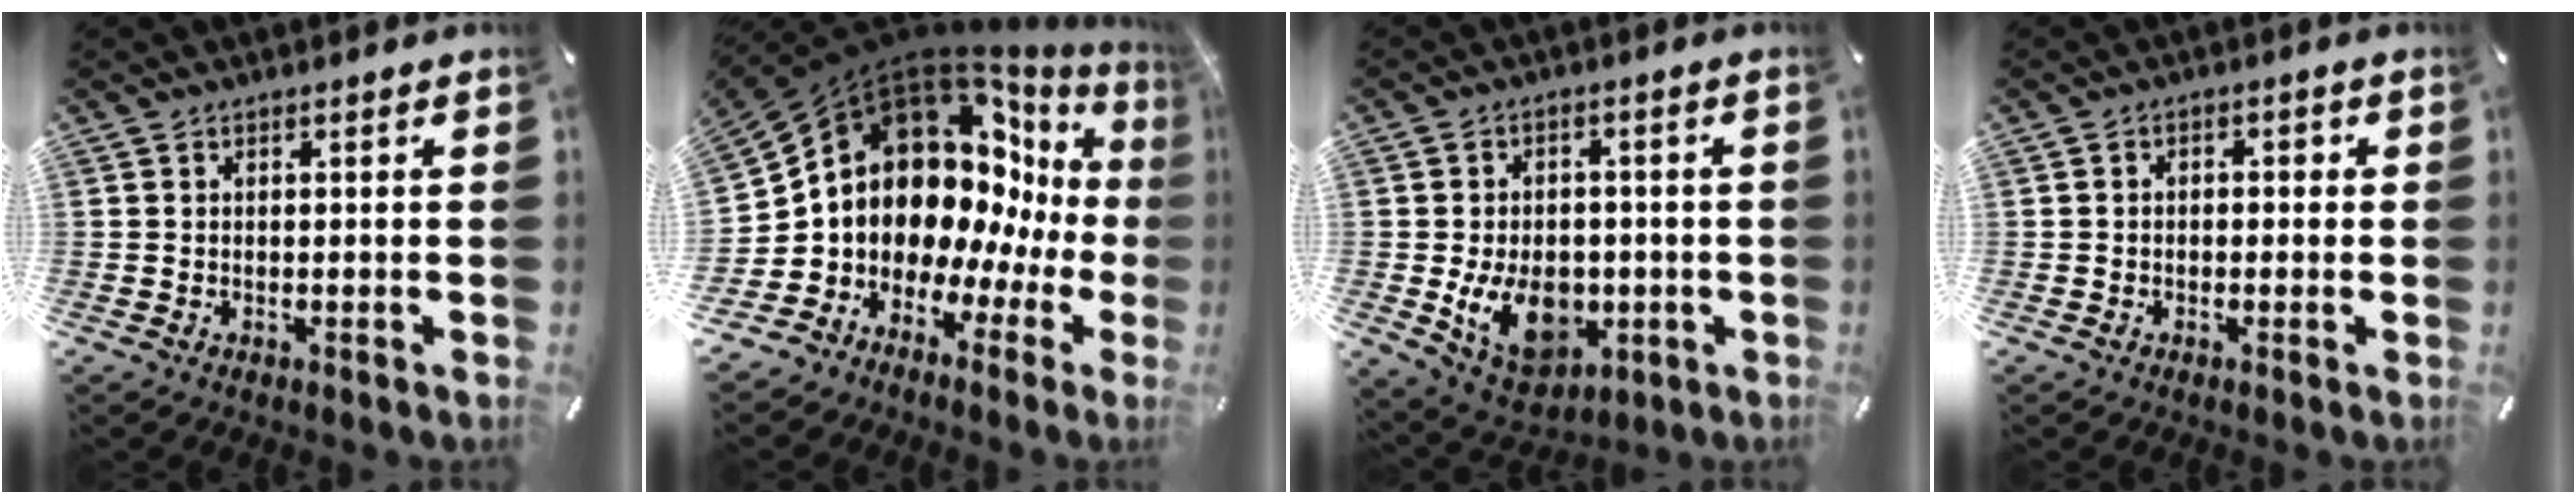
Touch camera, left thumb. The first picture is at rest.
{"total": 14.8, "force": [4.9, 10.8, 8.9], "torque": [-0.168, -0.085, 0.092]}
{"total": 13.5, "force": [-3.0, 9.9, 8.6], "torque": [-0.152, 0.002, -0.049]}
{"total": 2.0, "force": [-1.0, 1.3, 1.0], "torque": [-0.019, 0.010, -0.023]}